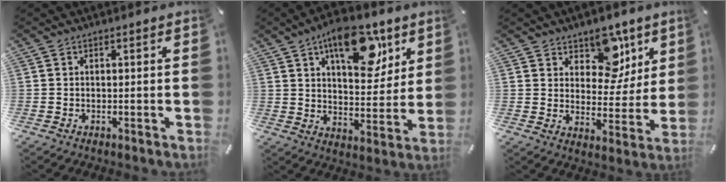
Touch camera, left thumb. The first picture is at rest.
{"total": 16.9, "force": [9.4, 8.7, 11.1], "torque": [-0.146, -0.042, 0.156]}
{"total": 12.0, "force": [7.3, 7.9, 5.3], "torque": [-0.059, -0.054, 0.130]}